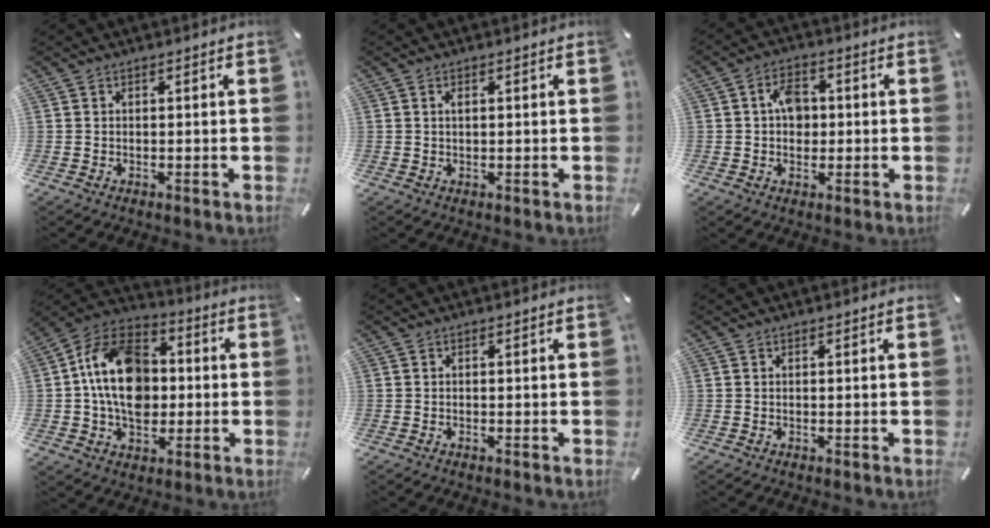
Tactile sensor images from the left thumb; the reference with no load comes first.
{"total": 1.0, "force": [0.3, 0.4, 0.8], "torque": [-0.016, 0.001, 0.005]}
{"total": 5.9, "force": [0.4, 4.3, 3.9], "torque": [-0.061, 0.006, 0.004]}
{"total": 16.6, "force": [-0.5, 12.3, 11.1], "torque": [-0.217, 0.020, -0.009]}
{"total": 0.0}
{"total": 0.0}